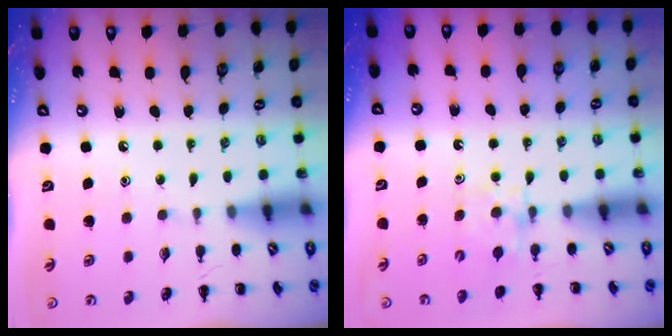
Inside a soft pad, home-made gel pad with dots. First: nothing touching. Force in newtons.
{"total": 4.1, "press": 3.9, "slide": 1.4}